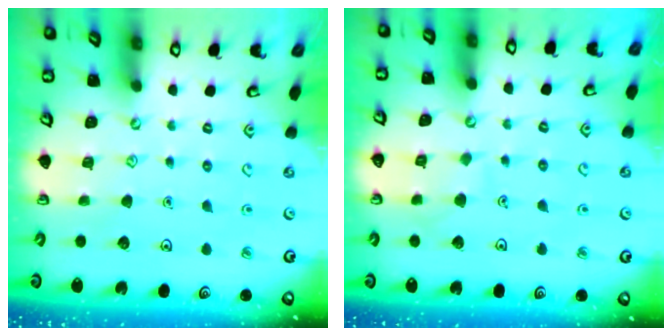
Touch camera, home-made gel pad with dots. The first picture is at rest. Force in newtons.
{"total": 5.2, "press": 5.1, "slide": 0.4}